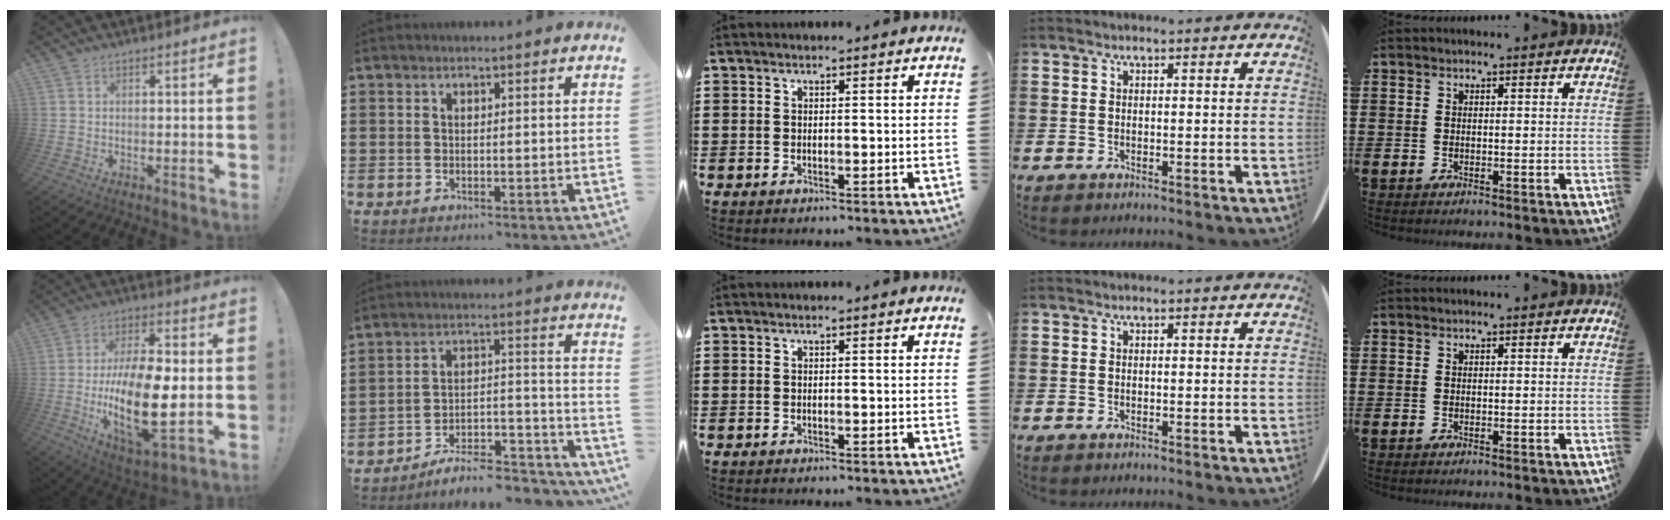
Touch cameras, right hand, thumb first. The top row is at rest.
{"thumb": {"total": 20.8, "force": [-2.5, 8.7, 18.7], "torque": [-0.351, -0.008, -0.041]}, "index": {"total": 7.6, "force": [-6.8, 1.2, 3.1], "torque": [-0.031, 0.017, -0.125]}}